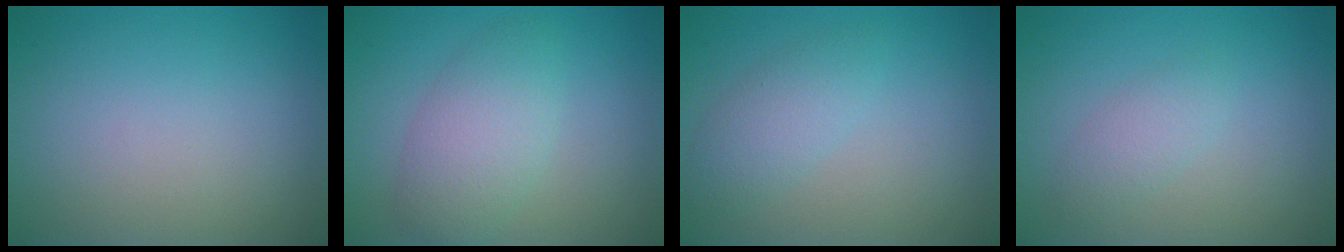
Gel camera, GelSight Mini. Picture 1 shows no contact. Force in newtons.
{"total": 4.2, "press": 4.1, "slide": 0.3}
{"total": 1.7, "press": 1.7, "slide": 0.0}
{"total": 1.7, "press": 1.7, "slide": 0.1}